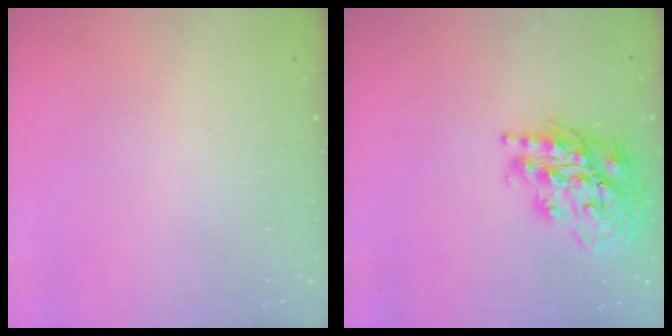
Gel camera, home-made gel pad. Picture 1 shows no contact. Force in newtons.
{"total": 19.9, "press": 19.8, "slide": 2.4}